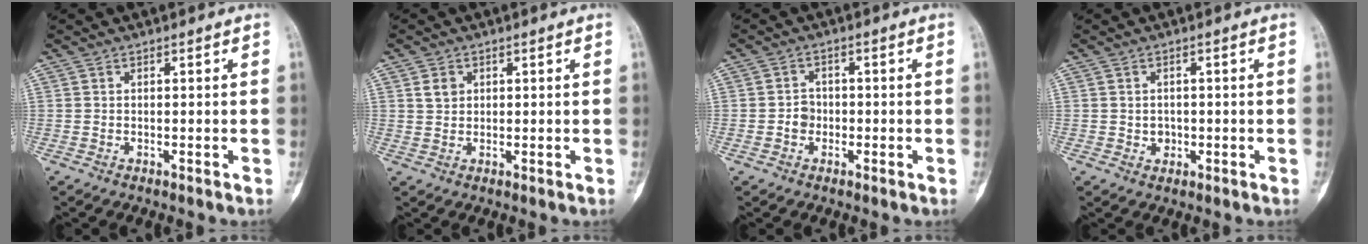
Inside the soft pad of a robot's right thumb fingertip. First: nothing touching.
{"total": 2.6, "force": [1.1, 2.1, 1.2], "torque": [-0.011, -0.003, 0.022]}
{"total": 2.6, "force": [-0.7, 2.3, 1.0], "torque": [0.004, 0.012, -0.019]}
{"total": 2.1, "force": [-0.2, 1.9, 0.9], "torque": [-0.001, 0.004, 0.001]}